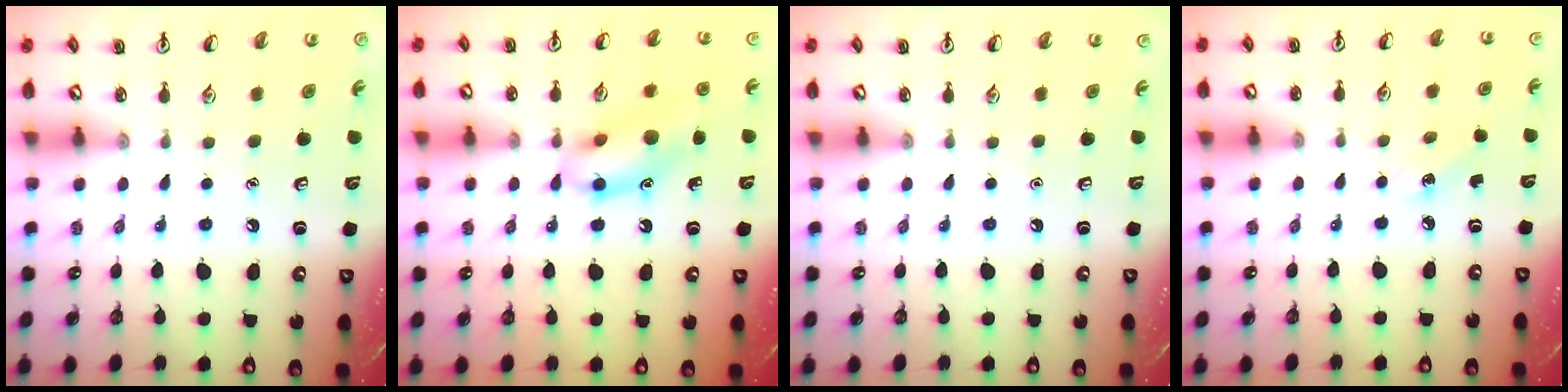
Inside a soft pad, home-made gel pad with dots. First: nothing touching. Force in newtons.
{"total": 13.1, "press": 13.1, "slide": 1.3}
{"total": 0.0}
{"total": 2.8, "press": 2.6, "slide": 1.0}